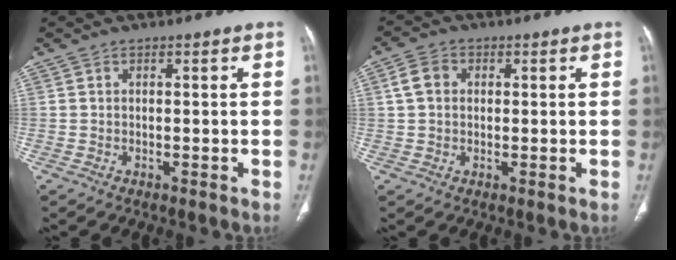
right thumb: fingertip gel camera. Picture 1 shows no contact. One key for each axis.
{"total": 4.4, "fx": 0.9, "fy": 3.4, "fz": 2.6, "tx": -0.047, "ty": 0.011, "tz": 0.016}